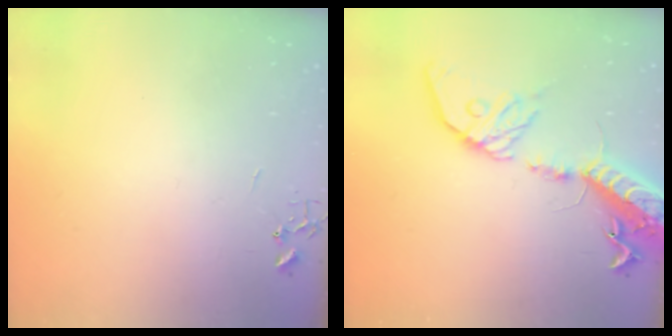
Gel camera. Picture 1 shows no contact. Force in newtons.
{"total": 20.9, "press": 20.4, "slide": 4.4}